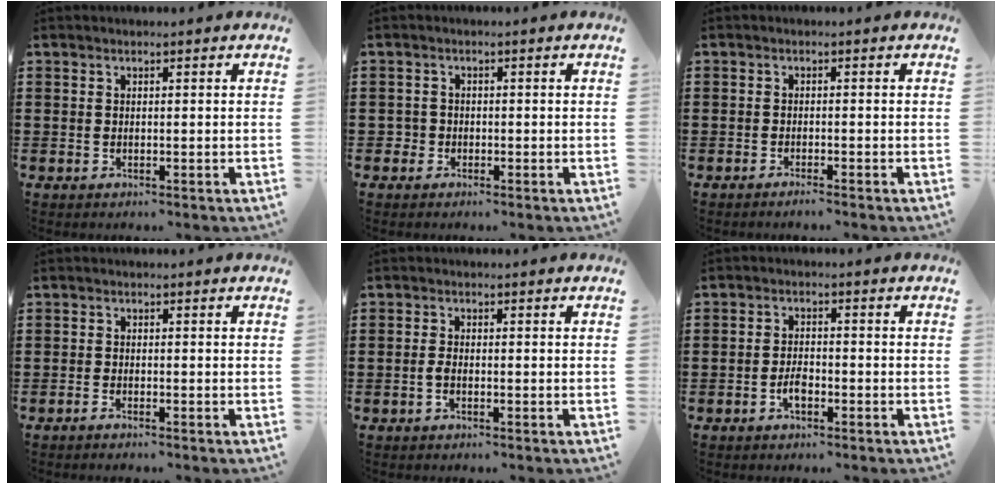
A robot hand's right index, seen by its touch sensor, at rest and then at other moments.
{"total": 1.5, "force": [-0.9, 1.2, 0.2], "torque": [-0.007, 0.001, -0.020]}
{"total": 1.2, "force": [-1.1, -0.2, 0.4], "torque": [-0.007, -0.003, -0.022]}
{"total": 1.1, "force": [-1.0, -0.2, 0.3], "torque": [-0.007, -0.005, -0.019]}
{"total": 1.5, "force": [-0.6, 0.5, 1.2], "torque": [-0.032, -0.003, -0.014]}
{"total": 2.6, "force": [-1.3, 1.2, 2.0], "torque": [-0.045, 0.001, -0.026]}